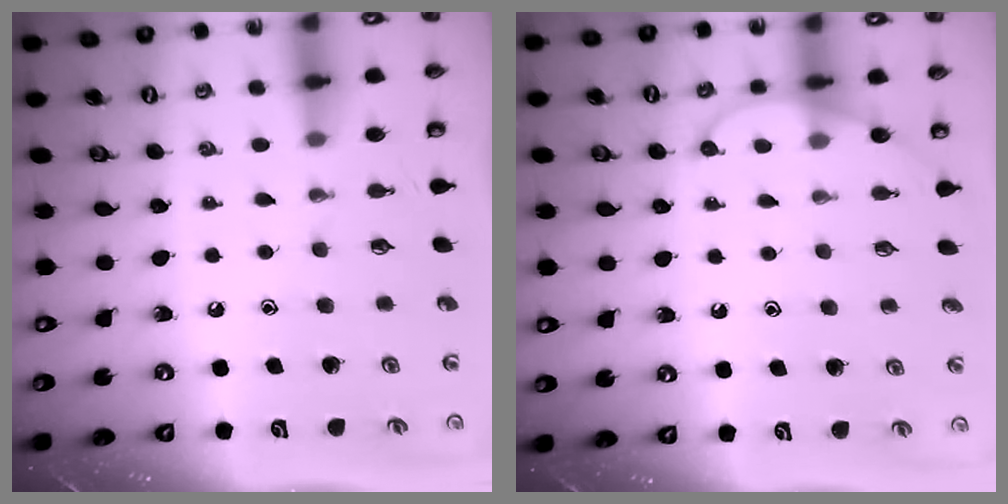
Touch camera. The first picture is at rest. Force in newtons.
{"total": 6.5, "press": 6.5, "slide": 0.5}